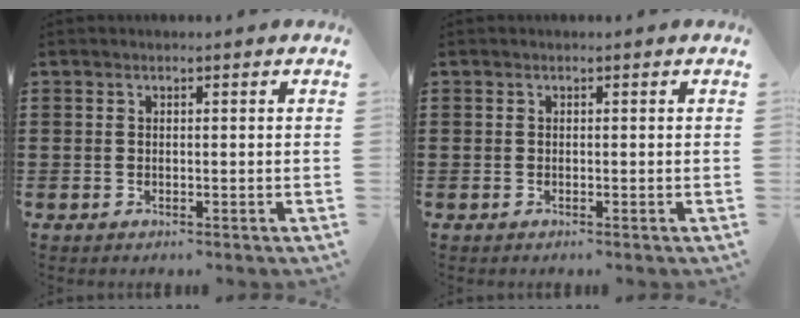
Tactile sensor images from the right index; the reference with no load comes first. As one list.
[{"total": 0.0}]